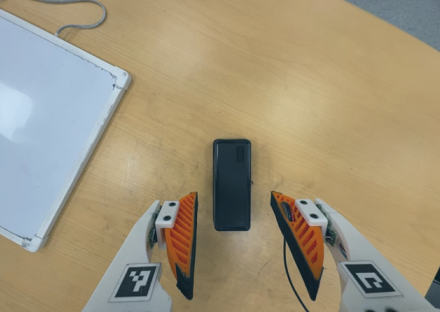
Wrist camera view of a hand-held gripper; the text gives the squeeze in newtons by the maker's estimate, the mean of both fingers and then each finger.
{"total": 0.0}